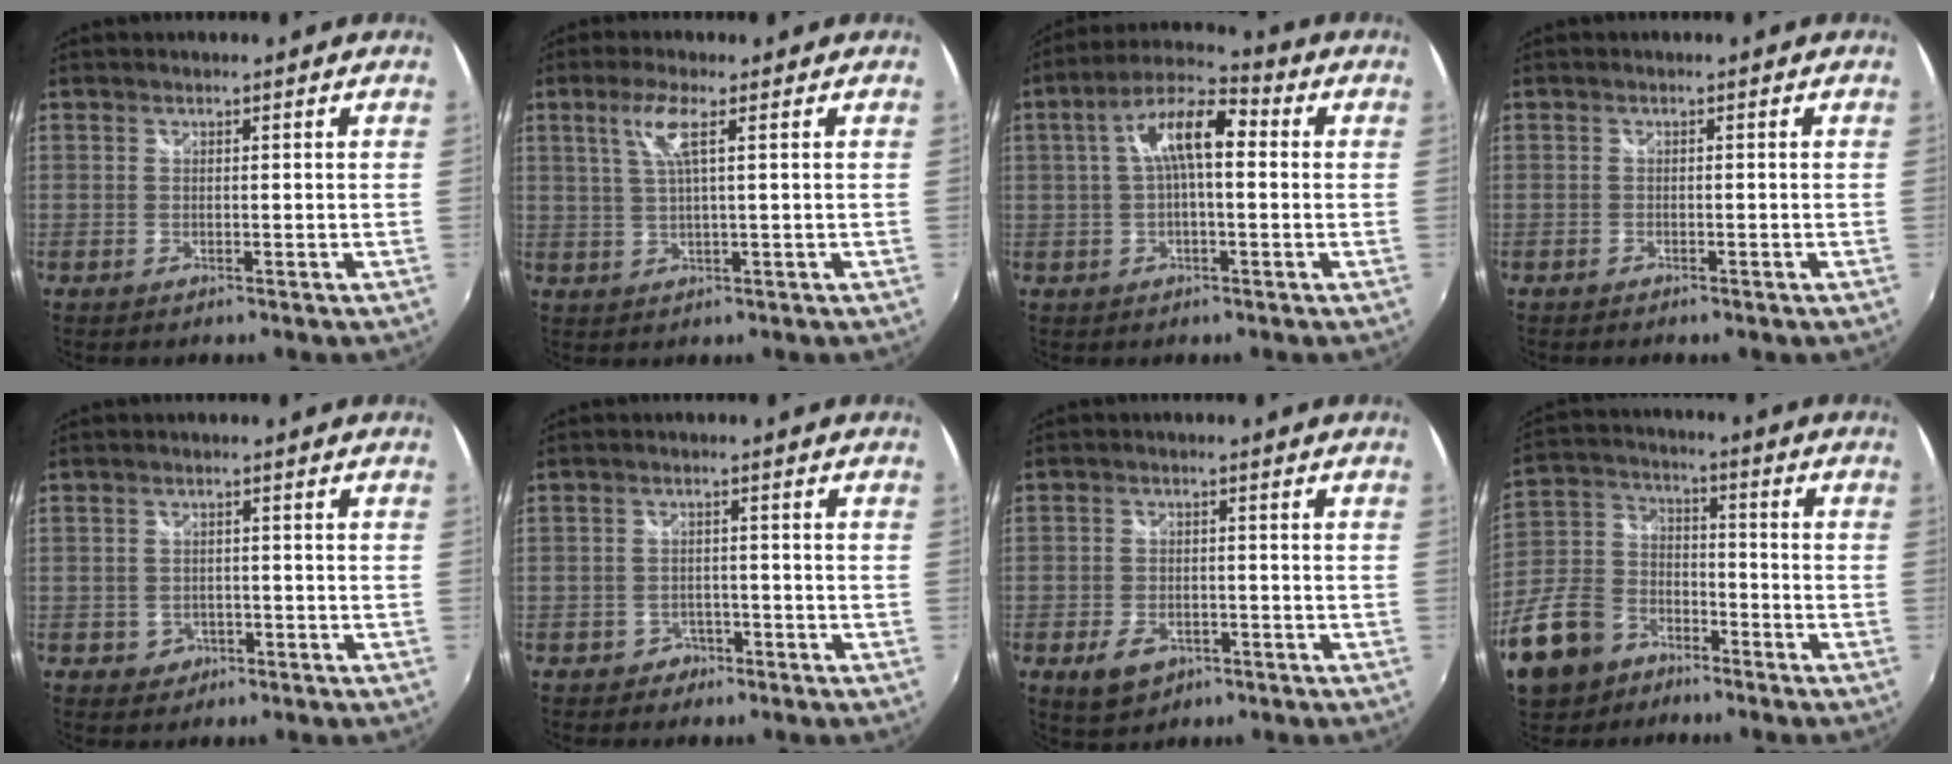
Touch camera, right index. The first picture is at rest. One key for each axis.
{"total": 4.8, "fx": 2.1, "fy": 0.1, "fz": 4.3, "tx": -0.089, "ty": 0.001, "tz": 0.045}
{"total": 10.1, "fx": 1.2, "fy": 3.5, "fz": 9.4, "tx": -0.177, "ty": 0.028, "tz": 0.015}
{"total": 1.5, "fx": -1.1, "fy": 0.7, "fz": 0.6, "tx": -0.014, "ty": -0.006, "tz": -0.018}
{"total": 3.1, "fx": -1.2, "fy": 2.8, "fz": 0.6, "tx": -0.018, "ty": 0.003, "tz": -0.013}
{"total": 3.4, "fx": -2.1, "fy": 2.7, "fz": 0.2, "tx": -0.011, "ty": 0.009, "tz": -0.031}
{"total": 6.2, "fx": -3.2, "fy": 4.1, "fz": 3.4, "tx": -0.085, "ty": -0.005, "tz": -0.048}
{"total": 20.5, "fx": -12.7, "fy": 13.5, "fz": 8.6, "tx": -0.228, "ty": 0.025, "tz": -0.216}